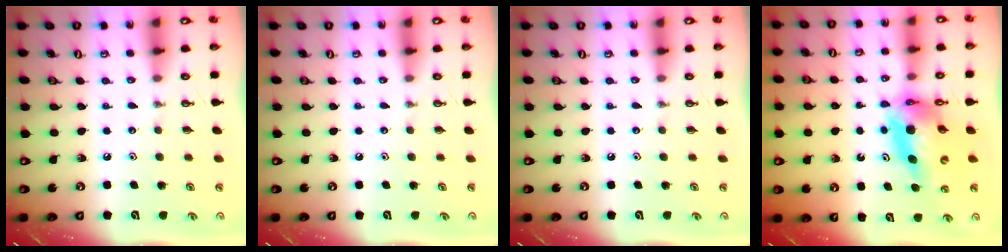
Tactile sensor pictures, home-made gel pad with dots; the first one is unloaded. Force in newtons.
{"total": 0.0}
{"total": 0.0}
{"total": 12.8, "press": 12.7, "slide": 1.2}